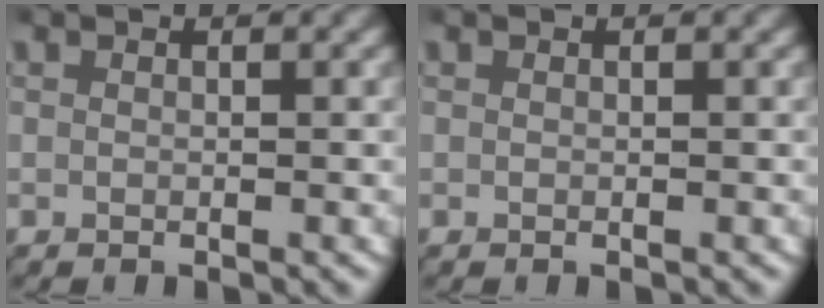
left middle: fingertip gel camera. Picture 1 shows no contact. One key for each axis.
{"total": 0.0}